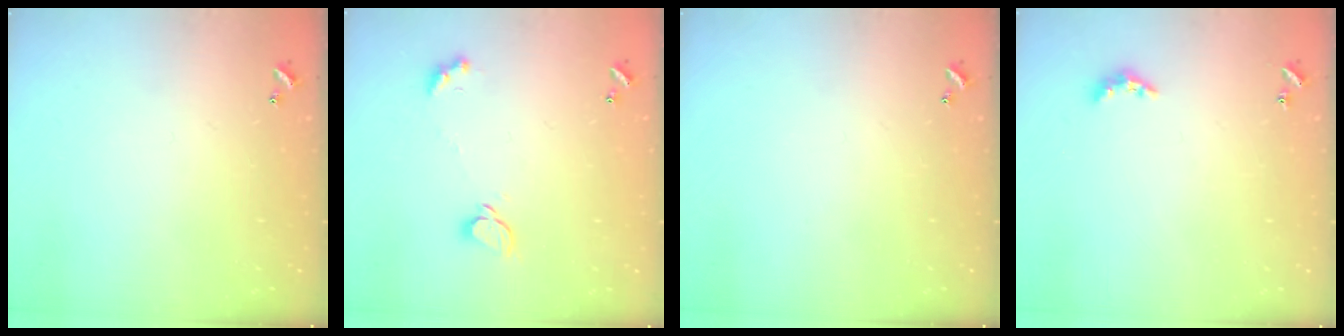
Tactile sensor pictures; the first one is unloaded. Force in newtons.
{"total": 2.1, "press": 2.1, "slide": 0.3}
{"total": 0.0}
{"total": 3.3, "press": 3.3, "slide": 0.6}